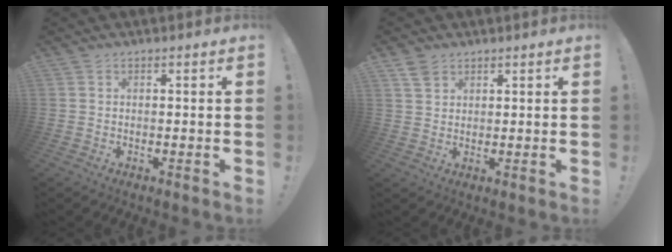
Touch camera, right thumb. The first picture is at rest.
{"total": 3.5, "force": [2.5, 2.1, 1.2], "torque": [-0.016, -0.012, 0.047]}